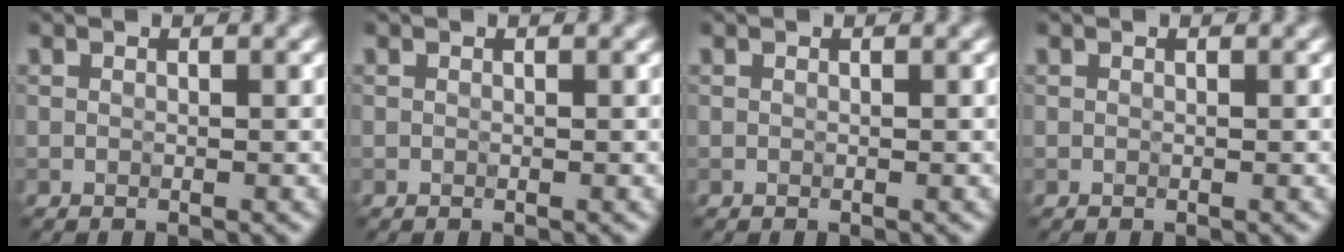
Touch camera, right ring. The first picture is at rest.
{"total": 0.0}
{"total": 0.0}
{"total": 0.0}